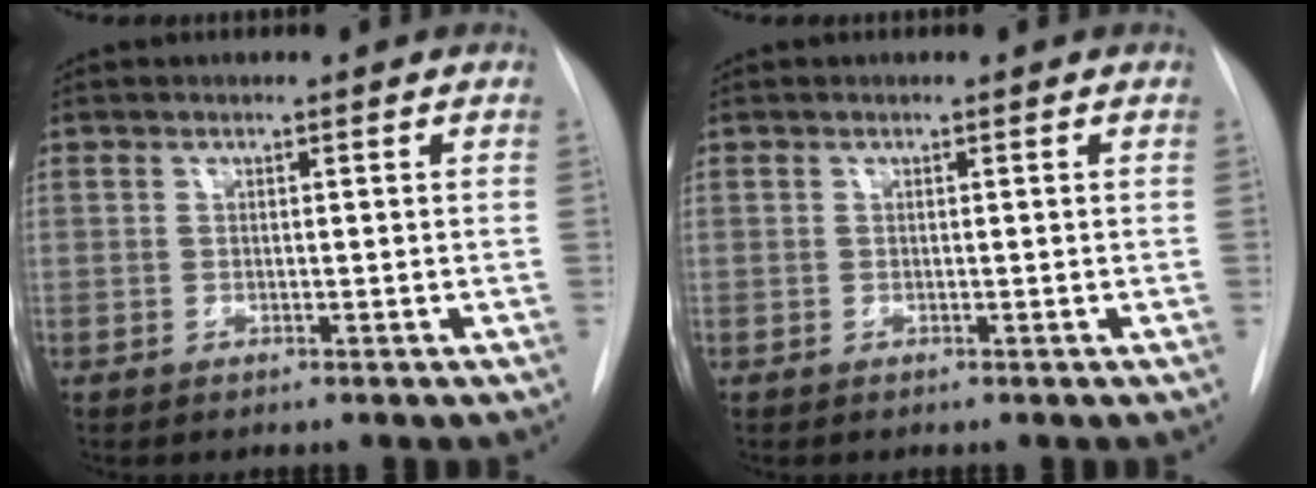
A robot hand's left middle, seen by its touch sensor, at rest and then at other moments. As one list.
[{"total": 0.0}]